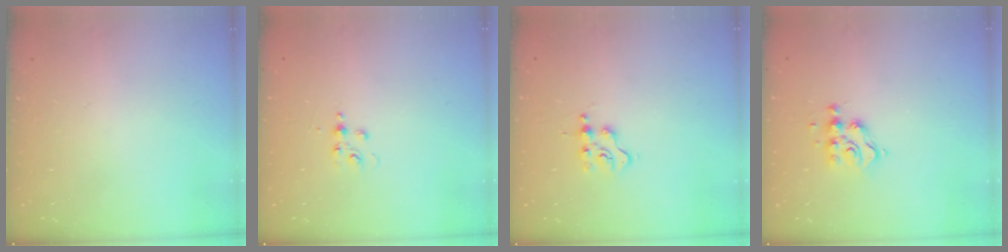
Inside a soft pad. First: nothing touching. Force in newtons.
{"total": 3.7, "press": 3.6, "slide": 0.5}
{"total": 3.5, "press": 3.5, "slide": 0.4}
{"total": 6.5, "press": 6.5, "slide": 0.3}